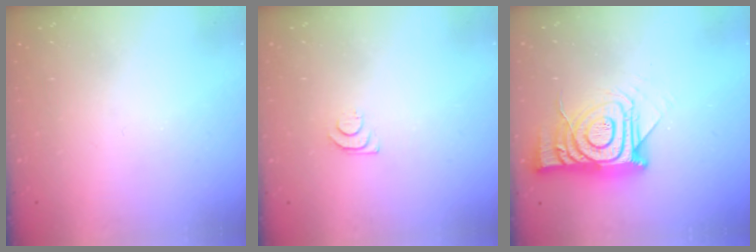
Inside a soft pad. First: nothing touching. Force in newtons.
{"total": 4.1, "press": 4.1, "slide": 0.5}
{"total": 16.1, "press": 16.1, "slide": 1.3}